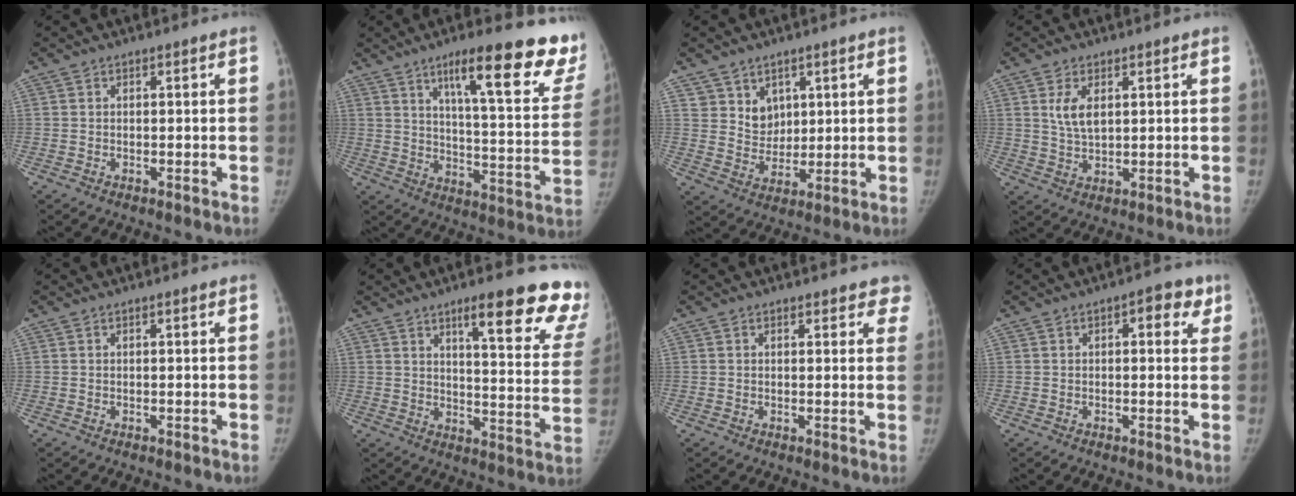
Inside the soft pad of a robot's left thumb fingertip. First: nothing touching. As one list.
[{"total": 23.4, "force": [16.0, 4.7, 16.3], "torque": [-0.182, -0.074, 0.218]}, {"total": 6.0, "force": [3.2, 4.9, 1.2], "torque": [0.016, -0.025, 0.065]}, {"total": 5.1, "force": [1.7, 2.8, 3.9], "torque": [-0.065, -0.010, 0.038]}, {"total": 0.0}, {"total": 20.7, "force": [14.8, 4.3, 13.7], "torque": [-0.136, -0.075, 0.183]}, {"total": 4.8, "force": [3.9, 2.0, 2.0], "torque": [0.017, -0.011, 0.032]}, {"total": 5.2, "force": [2.1, 2.5, 4.0], "torque": [-0.023, 0.001, 0.018]}]